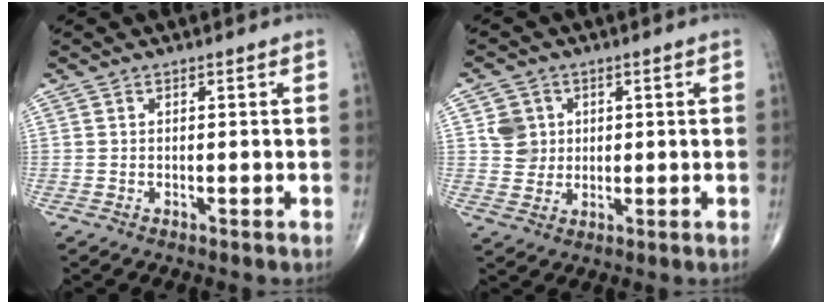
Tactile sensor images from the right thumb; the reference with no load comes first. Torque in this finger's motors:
{"motor_torque": [-0.06, 0.04, 0.31, 0.24, 0.02]}